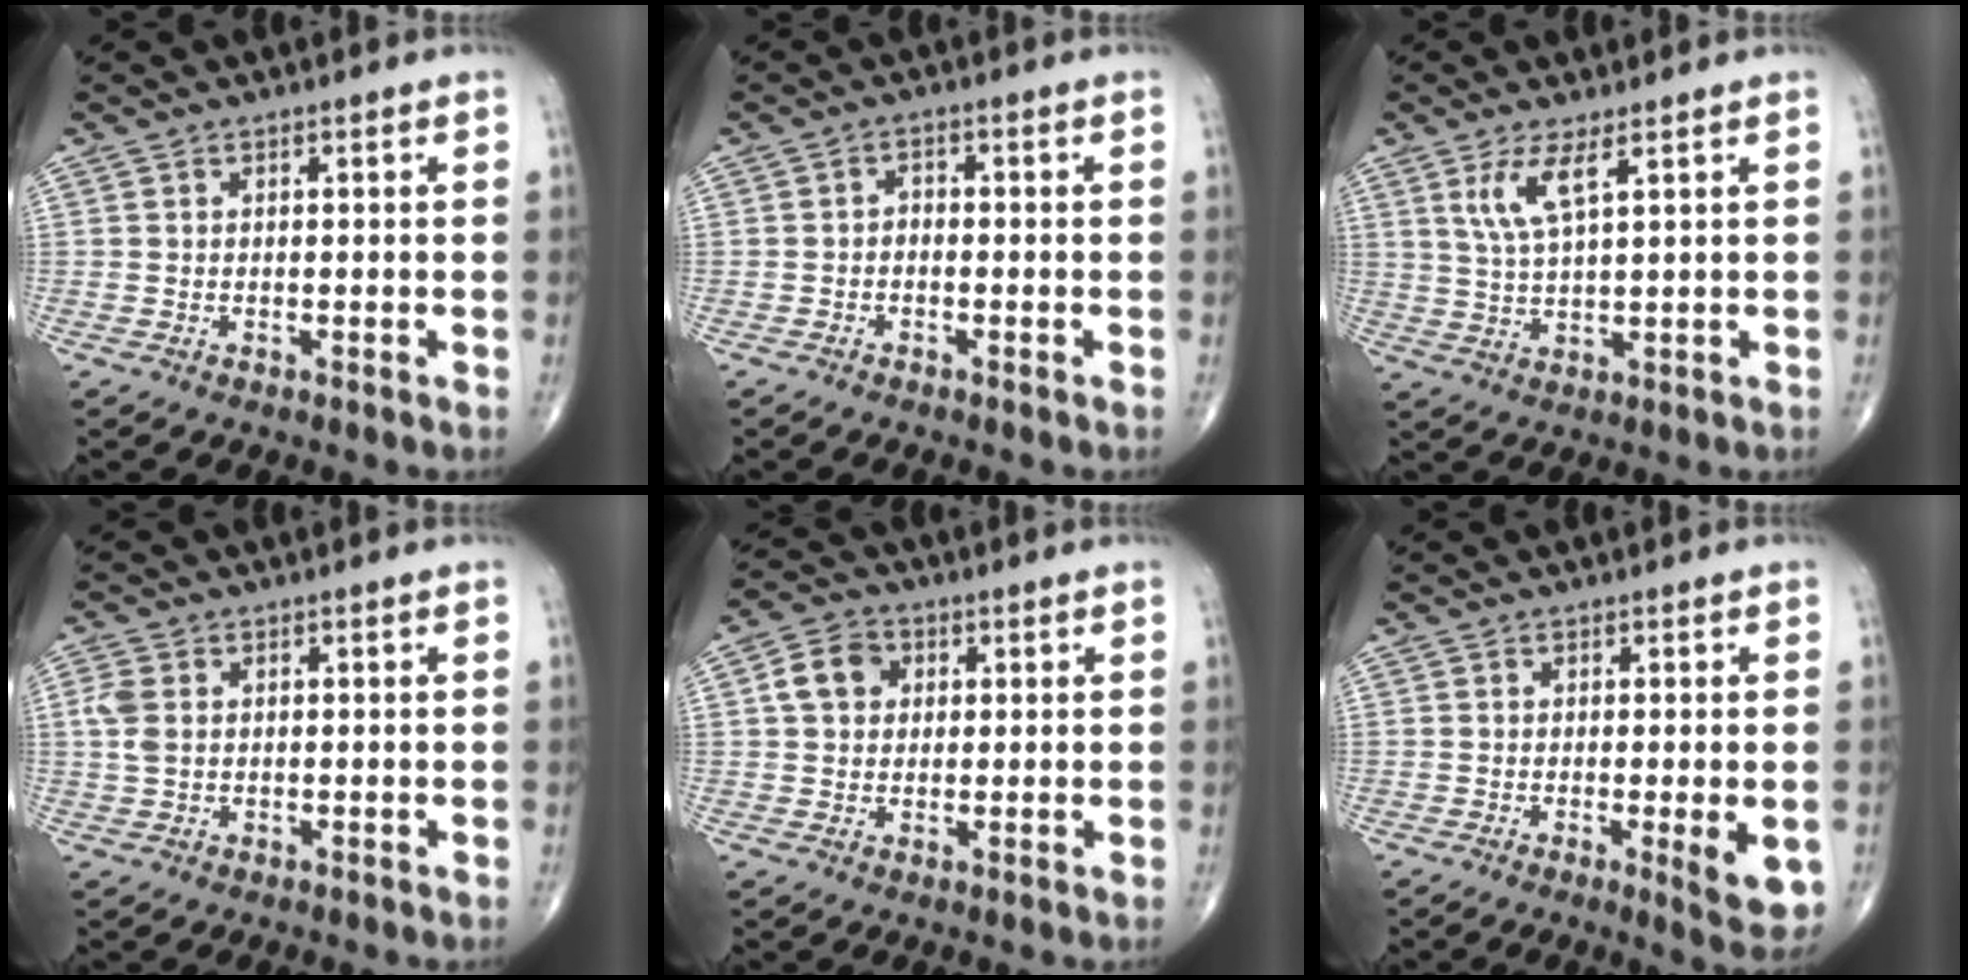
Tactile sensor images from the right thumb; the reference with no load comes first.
{"total": 1.4, "force": [-0.6, 1.0, 0.8], "torque": [-0.002, 0.006, -0.016]}
{"total": 6.0, "force": [3.0, 1.3, 5.0], "torque": [-0.107, -0.019, 0.069]}
{"total": 3.6, "force": [0.5, 2.5, 2.5], "torque": [-0.064, 0.003, 0.008]}
{"total": 6.4, "force": [1.5, 5.2, 3.4], "torque": [-0.048, 0.007, 0.021]}
{"total": 6.1, "force": [-1.2, 1.4, 5.9], "torque": [-0.080, -0.018, -0.016]}